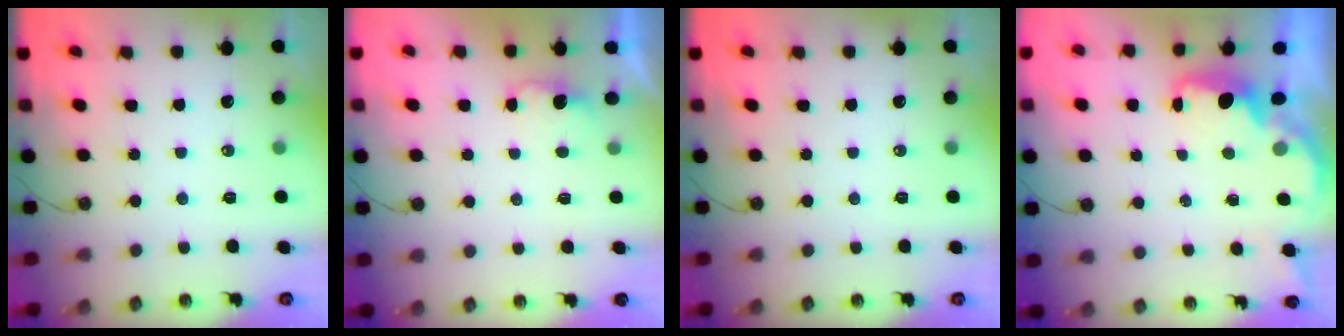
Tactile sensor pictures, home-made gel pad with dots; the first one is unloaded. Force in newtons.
{"total": 1.6, "press": 1.4, "slide": 0.8}
{"total": 0.0}
{"total": 1.5, "press": 1.3, "slide": 0.7}